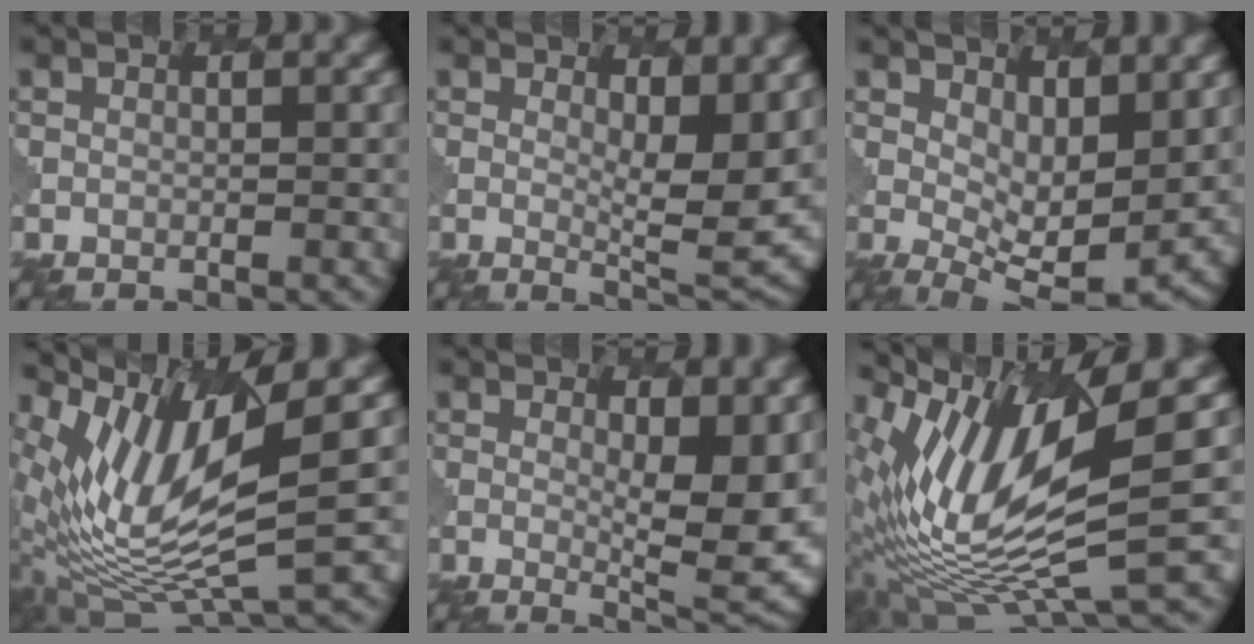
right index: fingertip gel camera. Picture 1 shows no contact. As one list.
[{"total": 6.3, "force": [1.5, 2.0, 5.7], "torque": [-0.088, -0.016, 0.029]}, {"total": 5.9, "force": [1.7, 2.7, 5.0], "torque": [-0.085, -0.012, 0.033]}, {"total": 10.9, "force": [3.7, 2.7, 9.9], "torque": [-0.202, -0.004, 0.076]}, {"total": 7.9, "force": [1.0, 2.6, 7.4], "torque": [-0.108, -0.017, 0.021]}, {"total": 11.5, "force": [2.8, 3.0, 10.7], "torque": [-0.215, -0.004, 0.064]}]